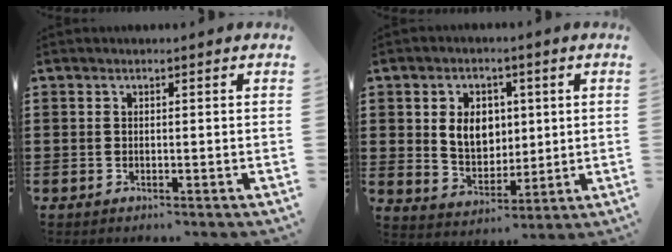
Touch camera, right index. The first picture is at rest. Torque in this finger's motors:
{"motor_torque": [1.19, 0.95, 0.28, 0.10]}